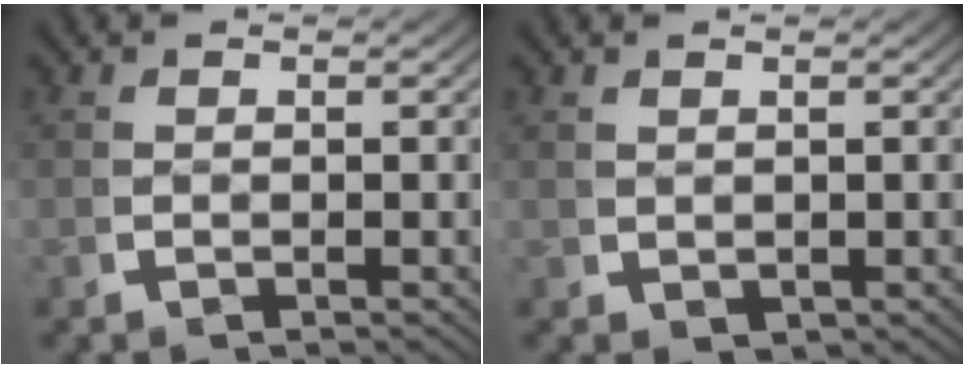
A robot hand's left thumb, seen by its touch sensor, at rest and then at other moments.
{"total": 1.0, "force": [0.4, 0.9, 0.2], "torque": [-0.003, -0.009, 0.016]}